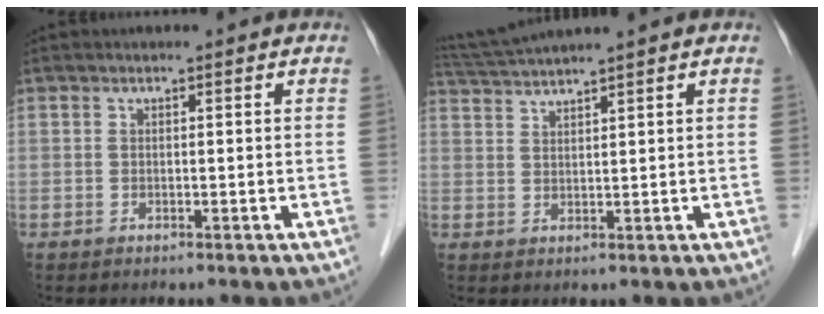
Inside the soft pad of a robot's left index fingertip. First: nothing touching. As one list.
[{"total": 5.3, "force": [4.7, -1.4, 1.8], "torque": [-0.039, 0.016, 0.093]}]